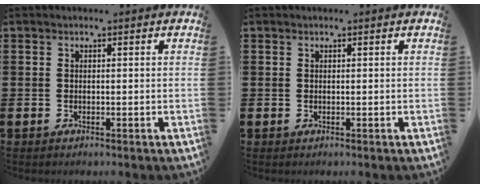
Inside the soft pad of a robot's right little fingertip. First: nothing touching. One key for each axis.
{"total": 0.0}